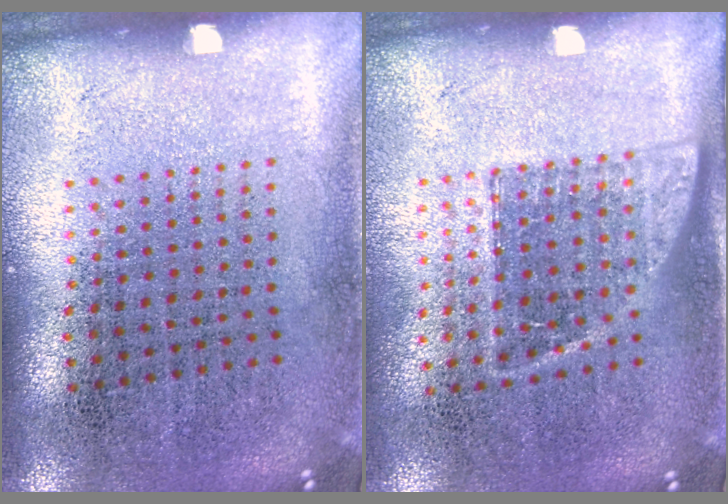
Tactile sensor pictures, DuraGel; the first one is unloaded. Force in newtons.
{"total": 1.3, "press": 1.1, "slide": 0.7}